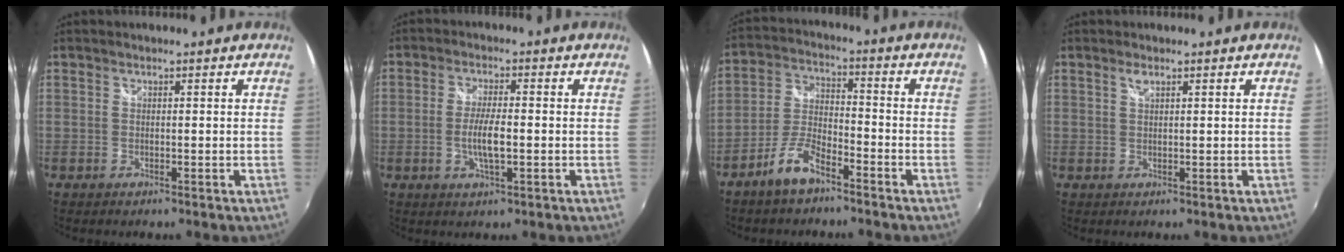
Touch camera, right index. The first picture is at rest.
{"total": 5.5, "force": [-1.1, 1.1, 5.2], "torque": [-0.102, -0.003, -0.020]}
{"total": 7.7, "force": [-5.5, 2.5, 4.8], "torque": [-0.112, 0.011, -0.105]}
{"total": 1.2, "force": [0.8, 0.3, 0.9], "torque": [-0.016, 0.003, 0.013]}